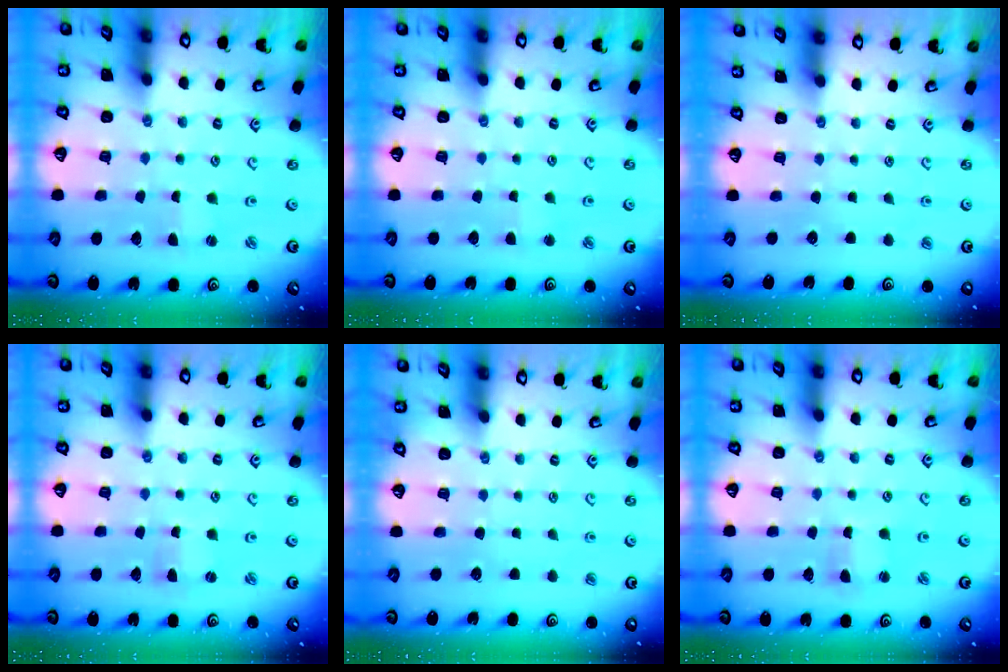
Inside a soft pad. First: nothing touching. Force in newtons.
{"total": 1.6, "press": 1.5, "slide": 0.2}
{"total": 0.0}
{"total": 0.0}
{"total": 0.0}
{"total": 1.4, "press": 1.4, "slide": 0.2}